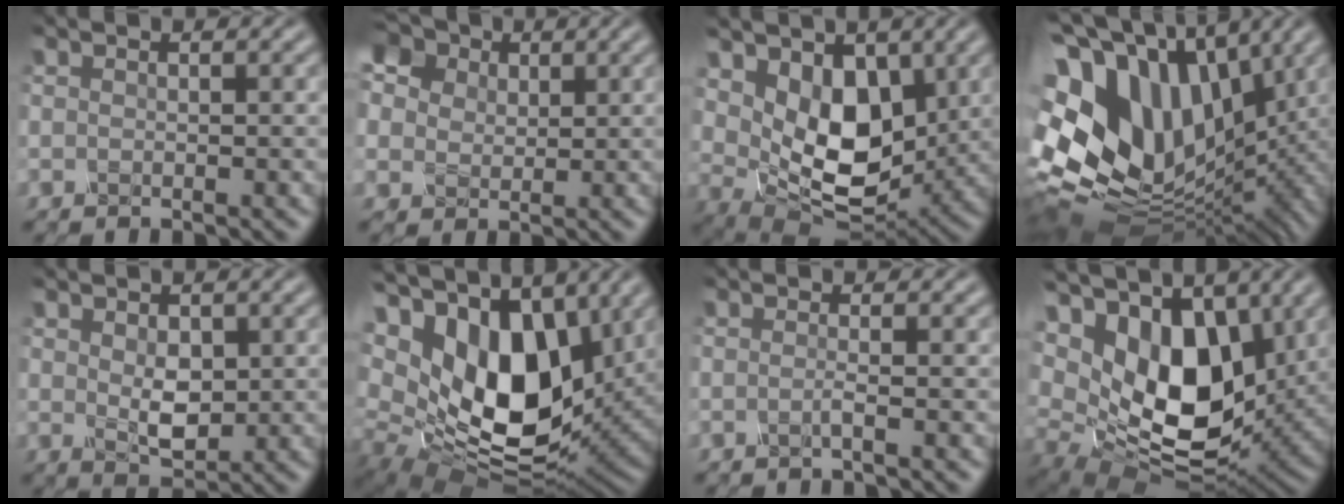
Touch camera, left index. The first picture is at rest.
{"total": 10.9, "force": [5.2, 8.1, 5.1], "torque": [-0.115, 0.040, 0.076]}
{"total": 6.8, "force": [2.0, 4.4, 4.8], "torque": [-0.096, -0.018, 0.037]}
{"total": 15.8, "force": [2.7, 11.5, 10.5], "torque": [-0.226, -0.006, 0.078]}
{"total": 2.8, "force": [0.3, 1.8, 2.2], "torque": [-0.044, 0.000, 0.012]}
{"total": 14.9, "force": [5.5, 8.9, 10.6], "torque": [-0.208, 0.009, 0.102]}
{"total": 0.9, "force": [-0.4, 0.1, 0.8], "torque": [-0.009, 0.000, -0.013]}
{"total": 11.3, "force": [4.0, 6.9, 8.0], "torque": [-0.143, -0.011, 0.069]}